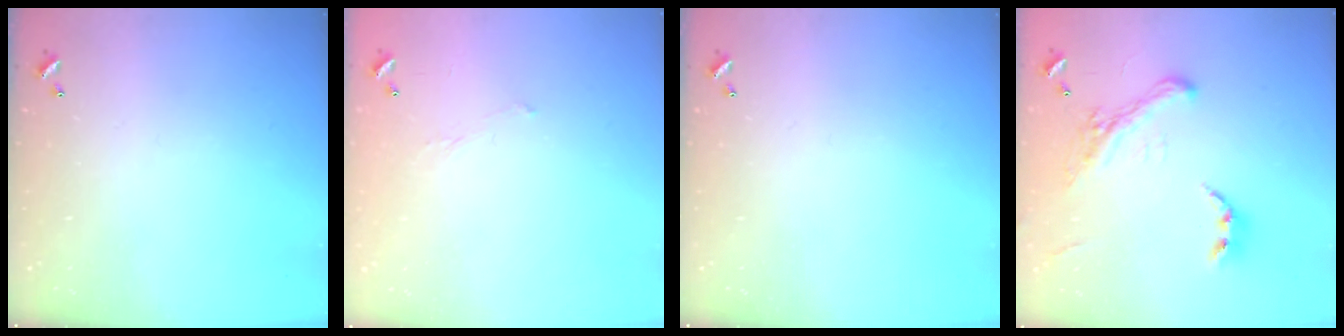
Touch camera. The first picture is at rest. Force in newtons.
{"total": 5.4, "press": 5.4, "slide": 0.8}
{"total": 0.0}
{"total": 5.1, "press": 4.9, "slide": 1.4}